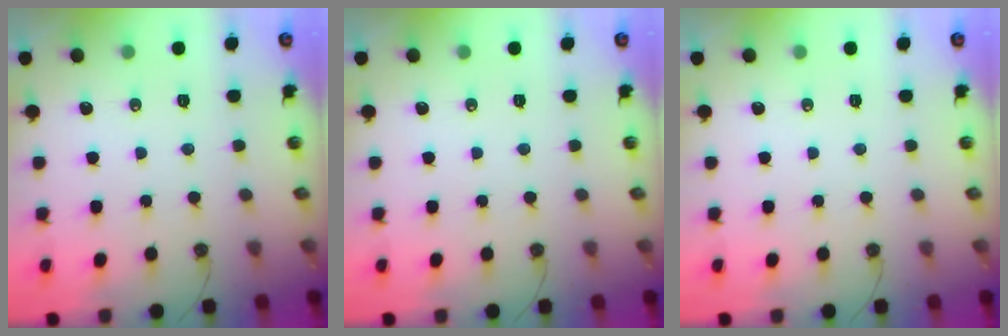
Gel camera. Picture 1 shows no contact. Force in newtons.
{"total": 0.0}
{"total": 0.0}